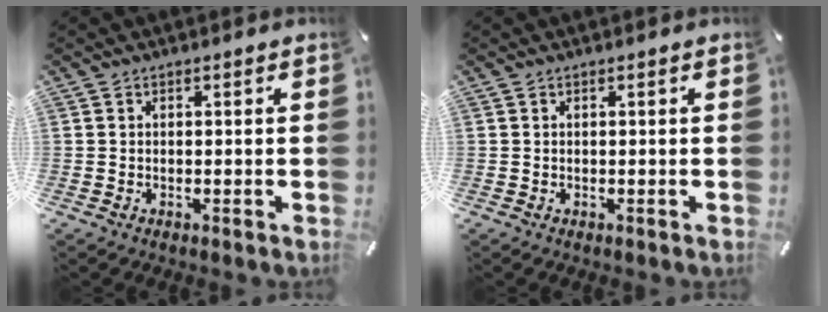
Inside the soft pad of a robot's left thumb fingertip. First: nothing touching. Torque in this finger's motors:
{"motor_torque": [0.00, 0.00, 0.00, 0.00, 0.00]}